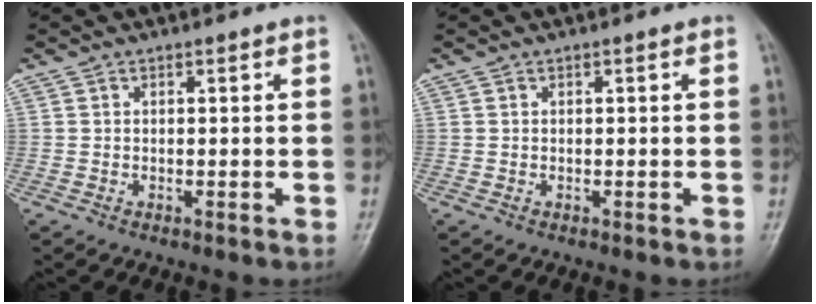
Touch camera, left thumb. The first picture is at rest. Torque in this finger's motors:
{"motor_torque": [0.04, -0.06, 0.03, 0.08, -0.01]}